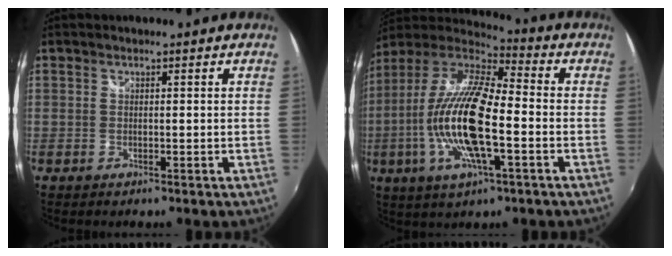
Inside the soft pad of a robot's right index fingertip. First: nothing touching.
{"total": 19.4, "force": [-4.2, 5.2, 18.2], "torque": [-0.355, -0.013, -0.088]}